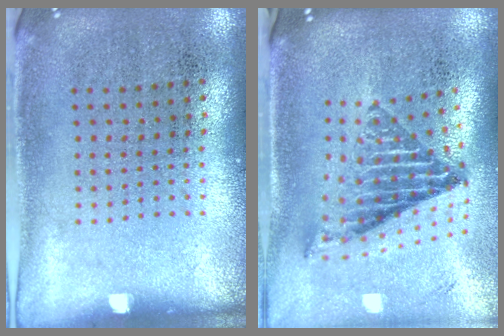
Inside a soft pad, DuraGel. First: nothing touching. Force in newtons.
{"total": 1.8, "press": 1.4, "slide": 1.1}